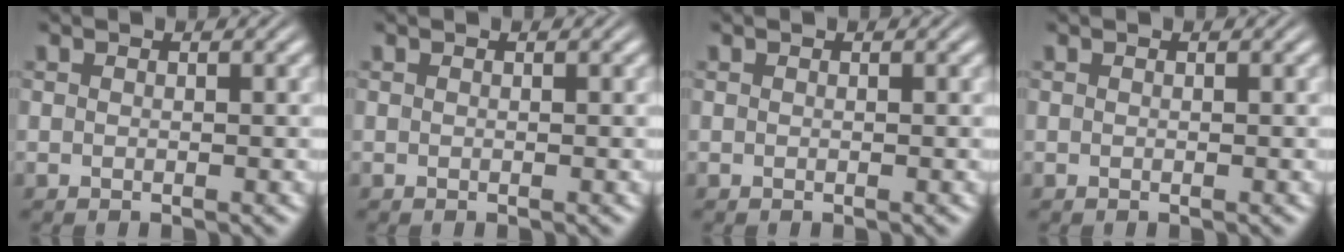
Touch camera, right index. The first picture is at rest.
{"total": 0.0}
{"total": 0.0}
{"total": 0.0}